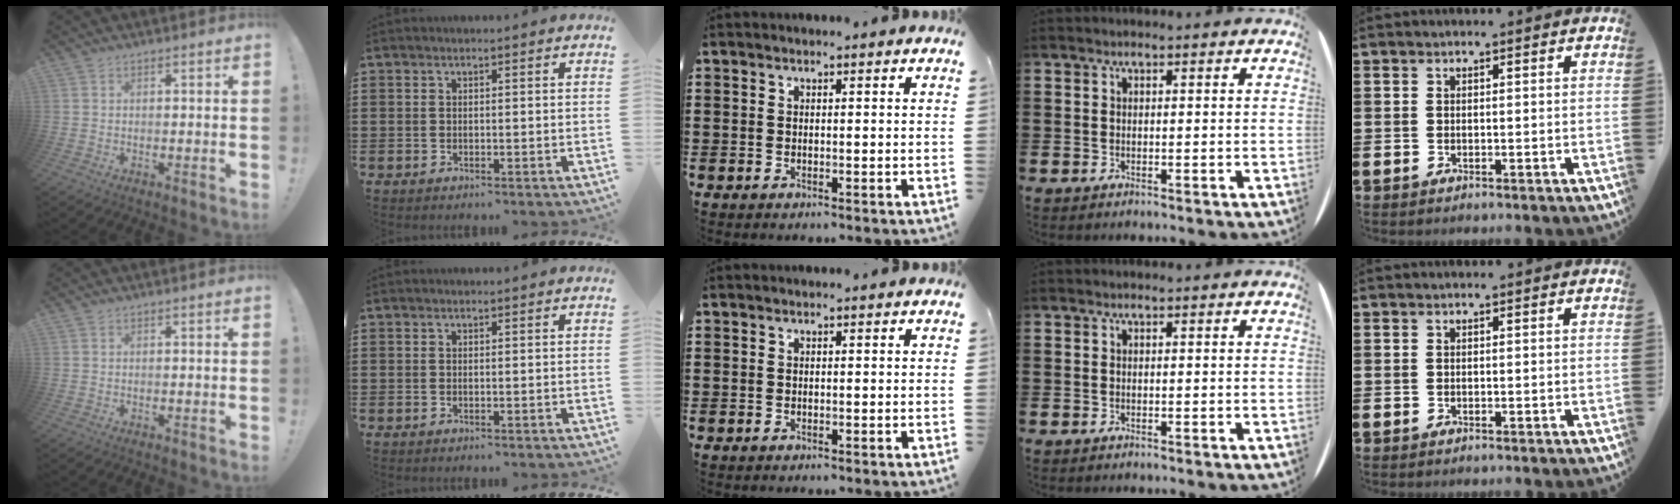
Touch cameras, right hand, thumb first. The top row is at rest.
{}